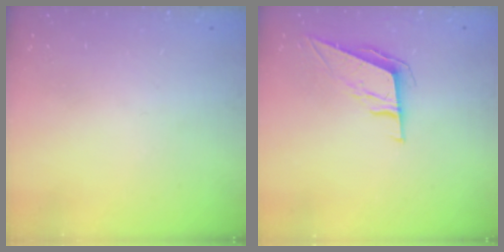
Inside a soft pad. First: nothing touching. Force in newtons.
{"total": 7.4, "press": 7.1, "slide": 2.2}